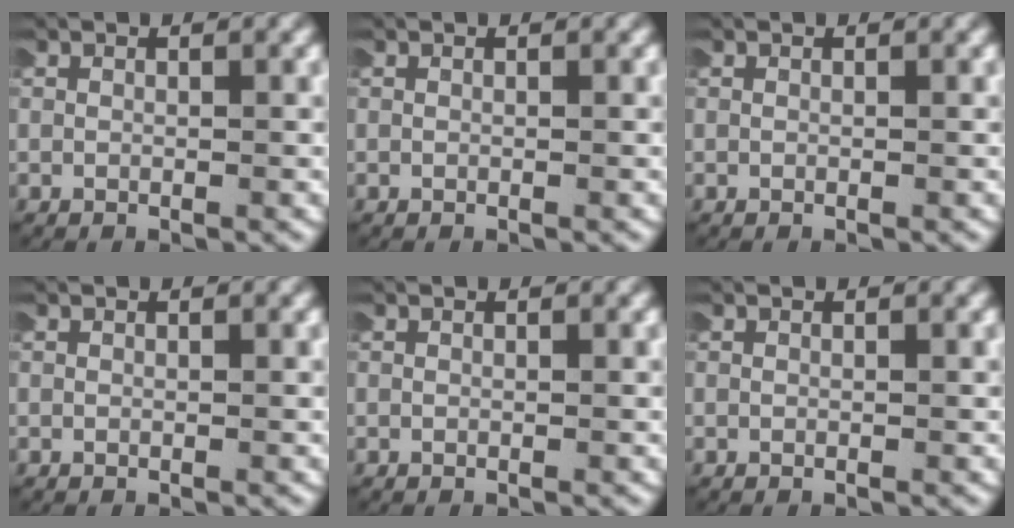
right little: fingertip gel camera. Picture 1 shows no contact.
{"total": 0.0}
{"total": 0.0}
{"total": 0.0}
{"total": 0.0}
{"total": 0.0}